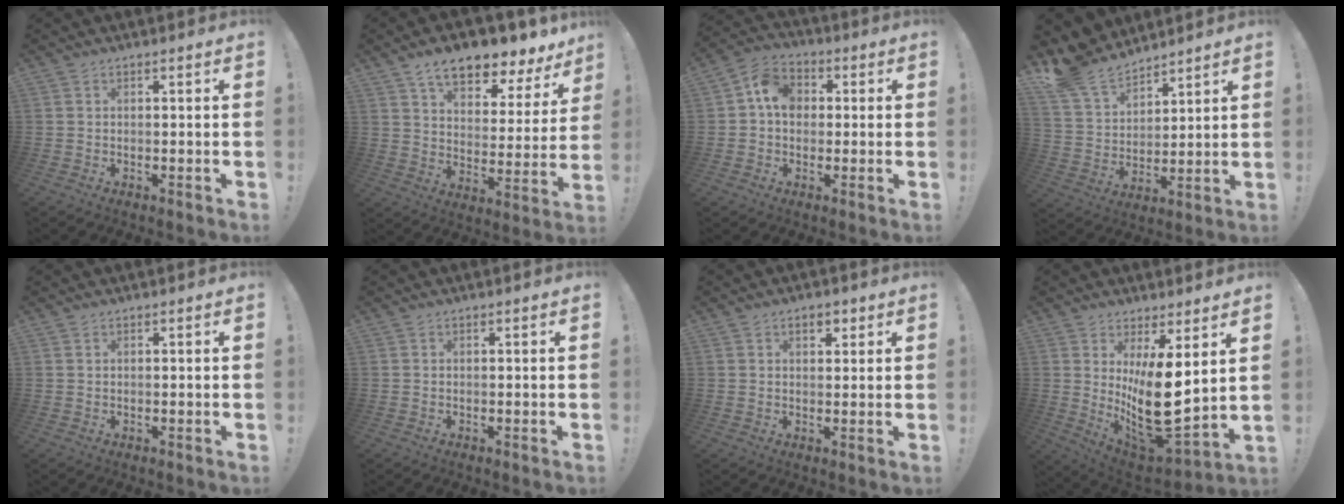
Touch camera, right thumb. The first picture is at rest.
{"total": 12.6, "force": [9.4, 4.8, 6.9], "torque": [-0.113, -0.069, 0.160]}
{"total": 9.4, "force": [1.5, 7.7, 5.2], "torque": [-0.079, 0.009, 0.033]}
{"total": 15.4, "force": [12.8, 7.3, 4.5], "torque": [-0.101, -0.089, 0.245]}
{"total": 0.6, "force": [0.4, 0.2, 0.3], "torque": [-0.009, 0.001, 0.009]}
{"total": 0.0}
{"total": 3.3, "force": [1.6, 2.0, 2.2], "torque": [-0.031, 0.000, 0.026]}
{"total": 17.8, "force": [3.1, 7.4, 15.9], "torque": [-0.247, -0.057, 0.063]}